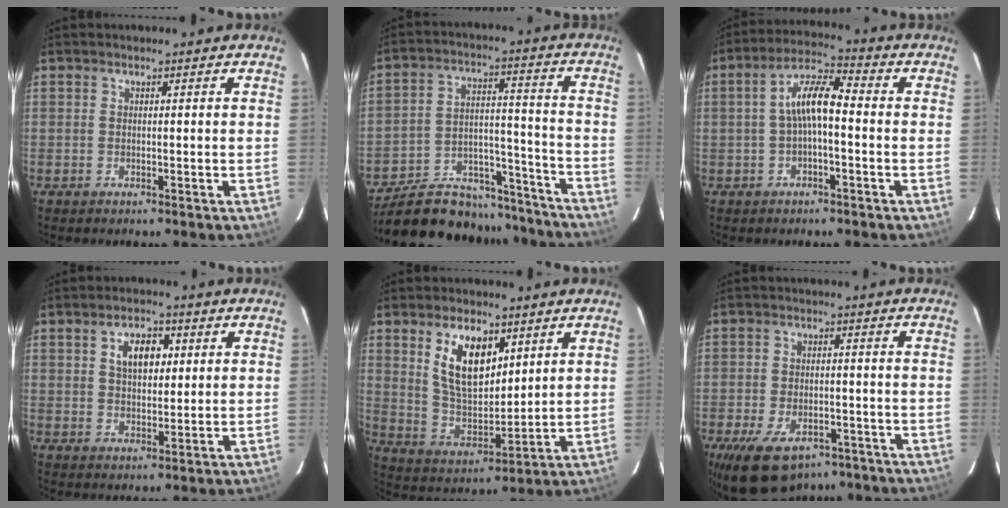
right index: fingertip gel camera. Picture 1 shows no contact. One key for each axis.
{"total": 23.8, "fx": -20.5, "fy": 9.0, "fz": 8.0, "tx": -0.157, "ty": 0.035, "tz": -0.281}
{"total": 7.0, "fx": -0.9, "fy": 2.0, "fz": 6.6, "tx": -0.134, "ty": 0.021, "tz": -0.018}
{"total": 6.0, "fx": 2.0, "fy": 3.5, "fz": 4.4, "tx": -0.070, "ty": 0.015, "tz": 0.036}
{"total": 11.9, "fx": 5.5, "fy": 6.1, "fz": 8.7, "tx": -0.161, "ty": 0.007, "tz": 0.116}
{"total": 14.3, "fx": -9.6, "fy": 7.7, "fz": 7.4, "tx": -0.167, "ty": -0.010, "tz": -0.147}